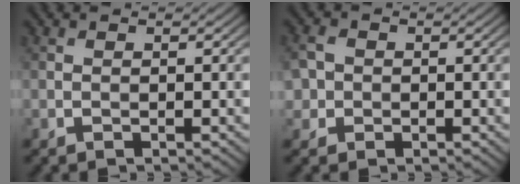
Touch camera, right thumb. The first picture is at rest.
{"total": 3.0, "force": [-0.4, 2.8, 1.0], "torque": [-0.028, 0.002, -0.014]}